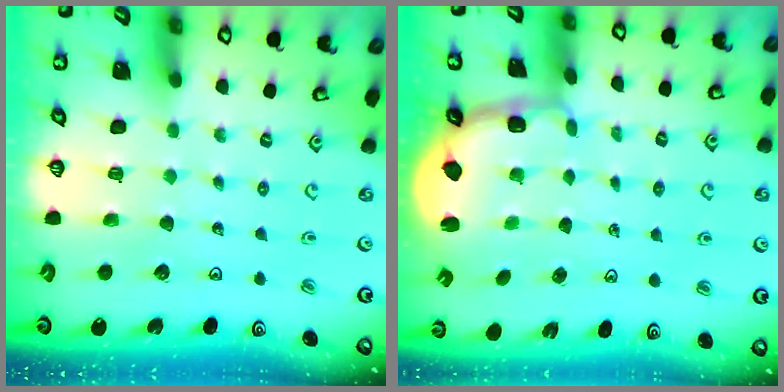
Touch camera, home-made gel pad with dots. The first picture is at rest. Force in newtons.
{"total": 2.4, "press": 1.2, "slide": 2.1}